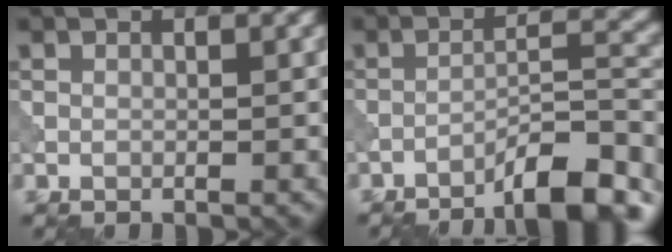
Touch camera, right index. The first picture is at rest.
{"total": 8.6, "force": [-6.5, 1.8, 5.4], "torque": [-0.073, 0.018, -0.105]}